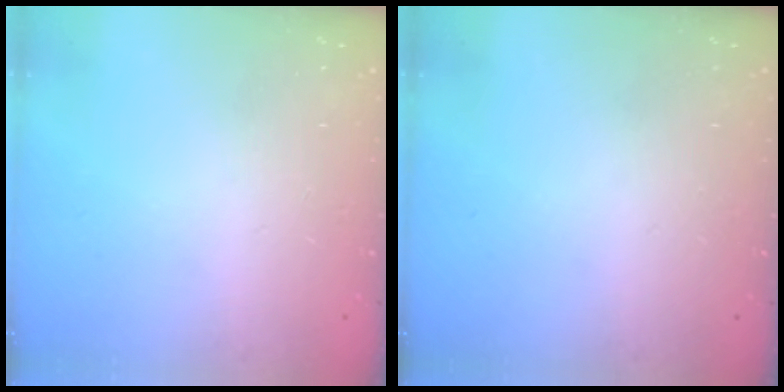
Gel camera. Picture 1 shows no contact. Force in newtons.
{"total": 0.0}